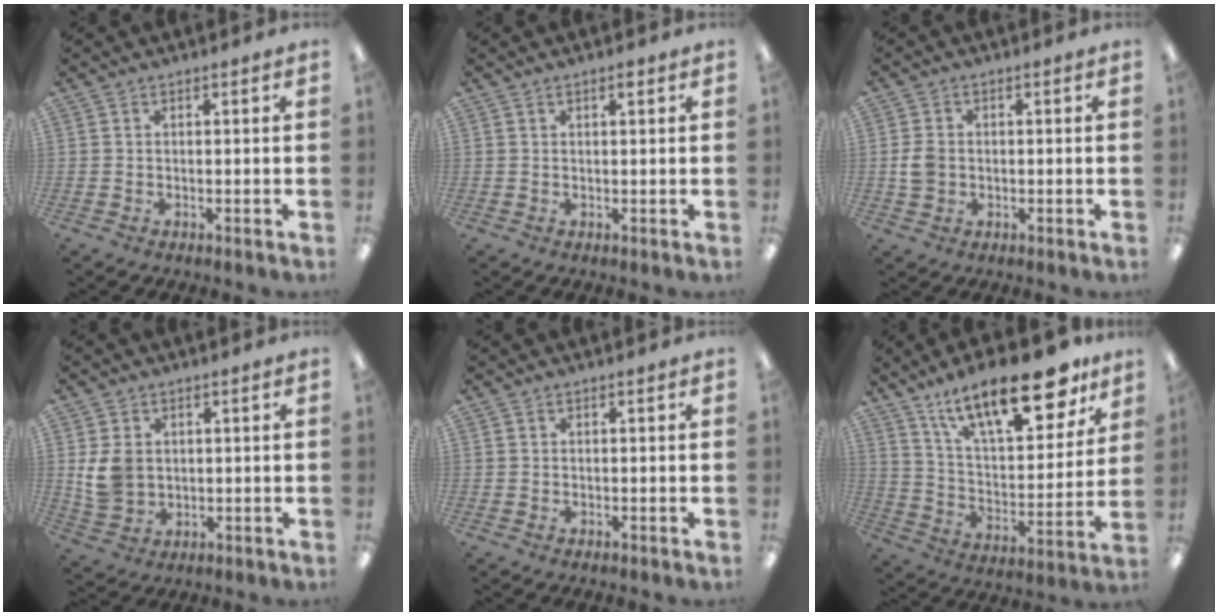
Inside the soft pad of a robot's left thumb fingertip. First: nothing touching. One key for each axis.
{"total": 1.5, "fx": 1.0, "fy": 0.4, "fz": 1.1, "tx": -0.016, "ty": -0.002, "tz": 0.014}
{"total": 4.1, "fx": -0.2, "fy": 3.4, "fz": 2.3, "tx": -0.048, "ty": 0.005, "tz": -0.004}
{"total": 6.3, "fx": 1.3, "fy": 5.2, "fz": 3.3, "tx": -0.058, "ty": 0.004, "tz": 0.027}
{"total": 0.0}
{"total": 24.2, "fx": 15.7, "fy": 9.5, "fz": 15.8, "tx": -0.240, "ty": -0.092, "tz": 0.263}